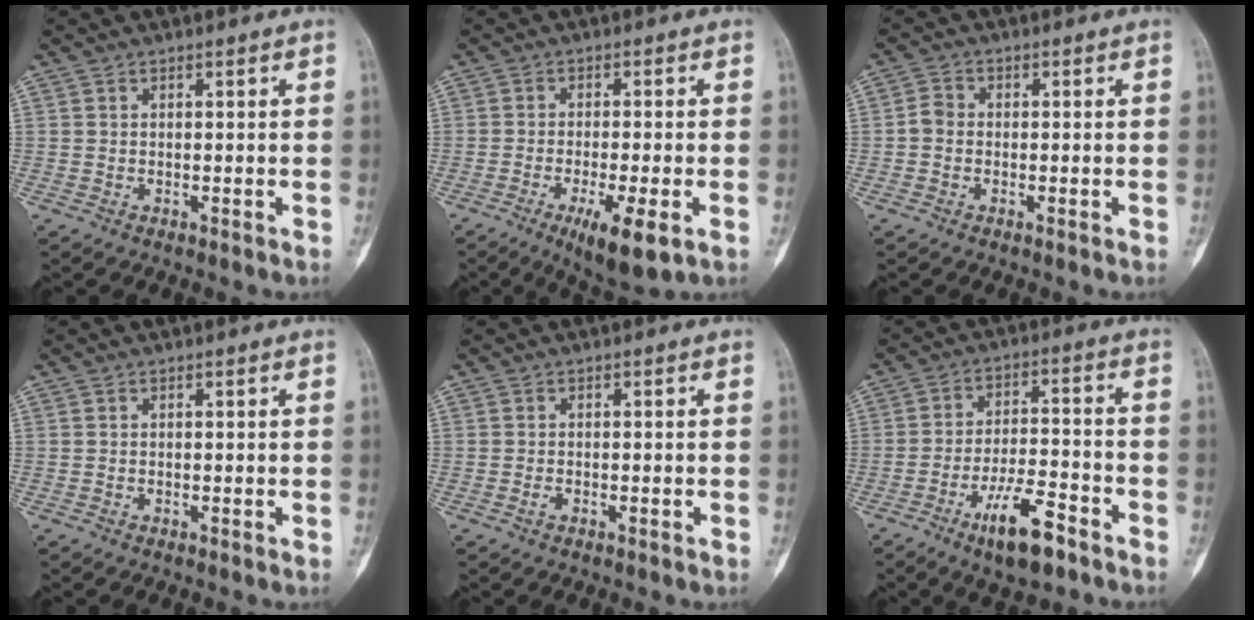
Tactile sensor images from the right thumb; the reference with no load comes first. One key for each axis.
{"total": 8.9, "fx": -3.7, "fy": 2.0, "fz": 7.9, "tx": -0.126, "ty": -0.012, "tz": -0.055}
{"total": 2.4, "fx": -0.6, "fy": 2.0, "fz": 1.2, "tx": -0.018, "ty": 0.006, "tz": -0.021}
{"total": 0.0}
{"total": 0.9, "fx": -0.5, "fy": 0.5, "fz": 0.6, "tx": -0.011, "ty": 0.006, "tz": -0.009}
{"total": 10.8, "fx": -6.5, "fy": 3.4, "fz": 7.9, "tx": -0.131, "ty": 0.041, "tz": -0.107}